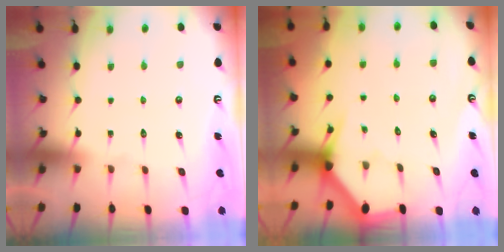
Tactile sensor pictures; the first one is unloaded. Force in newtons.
{"total": 3.1, "press": 3.1, "slide": 0.2}